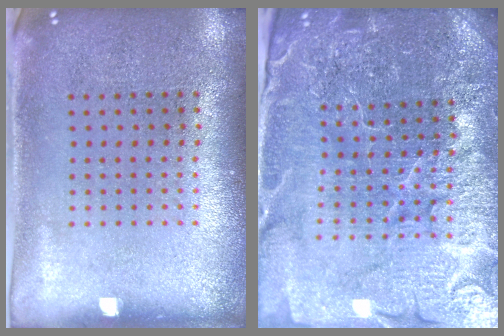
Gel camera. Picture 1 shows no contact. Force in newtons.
{"total": 5.5, "press": 5.1, "slide": 2.1}